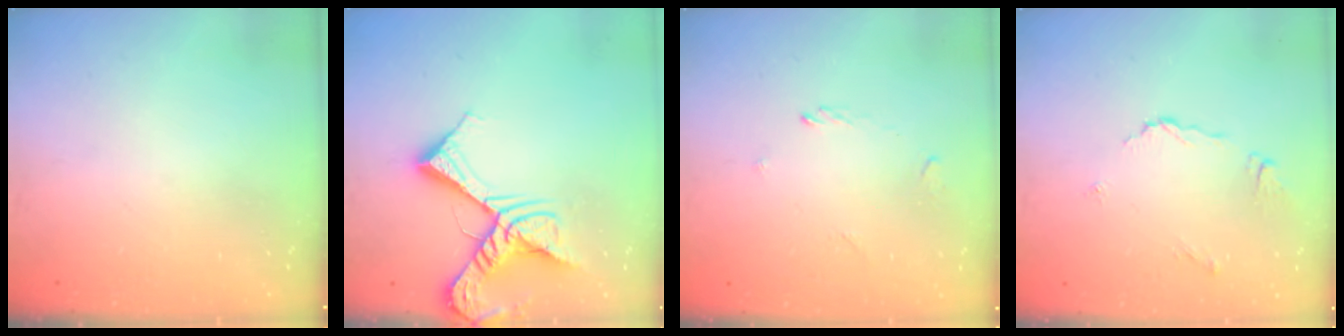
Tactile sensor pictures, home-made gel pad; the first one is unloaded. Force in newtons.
{"total": 17.6, "press": 17.4, "slide": 2.2}
{"total": 1.1, "press": 0.9, "slide": 0.5}
{"total": 5.7, "press": 5.7, "slide": 0.5}